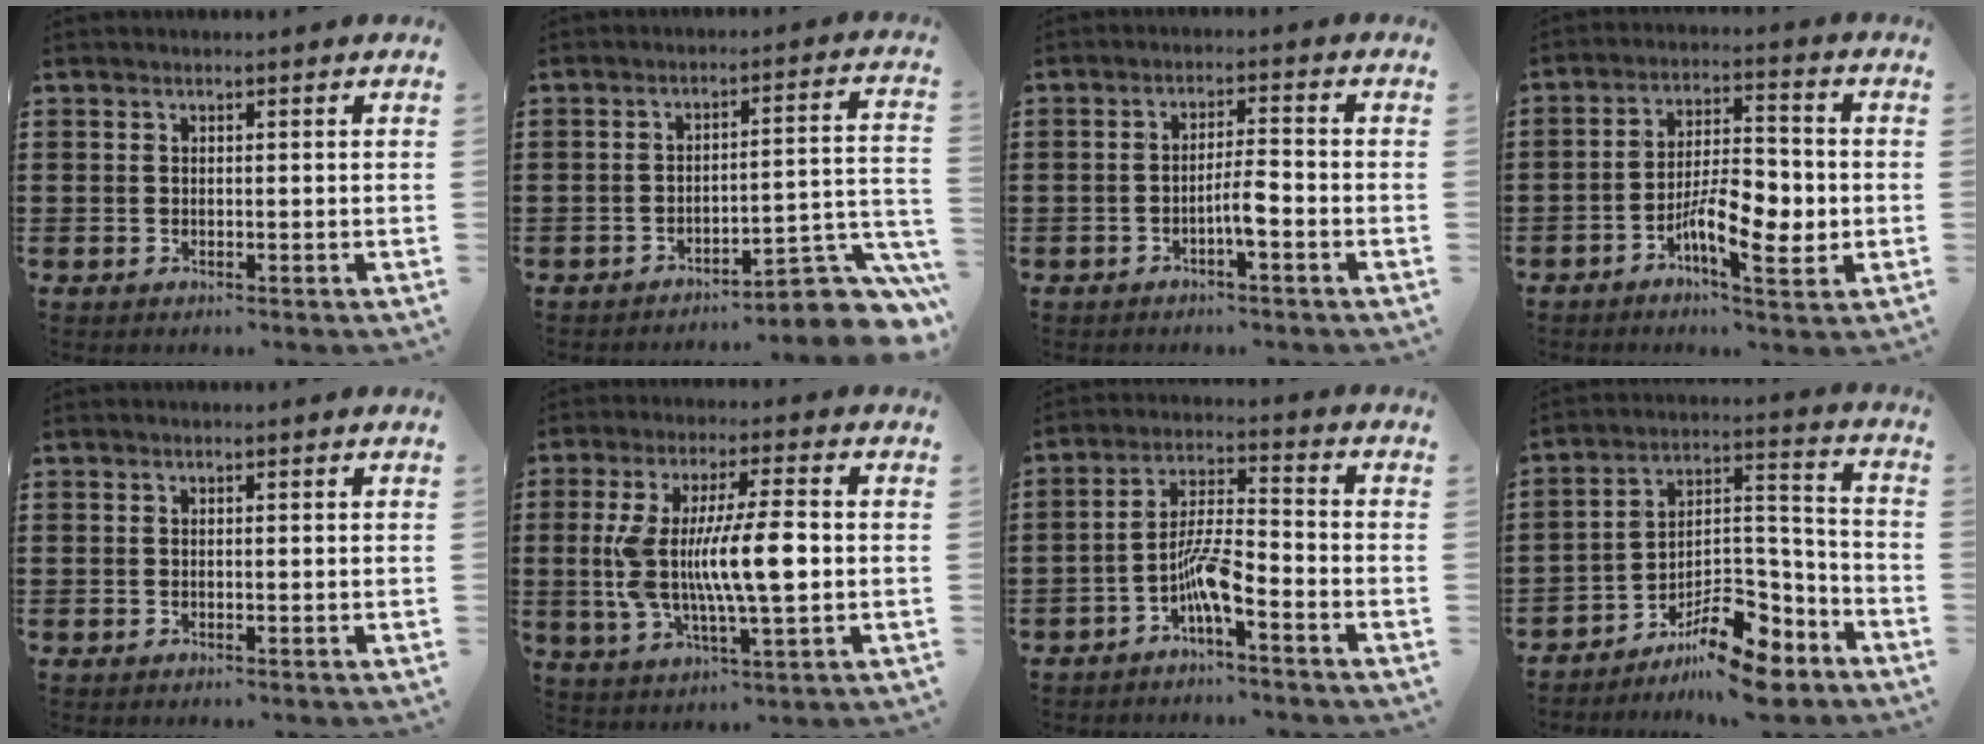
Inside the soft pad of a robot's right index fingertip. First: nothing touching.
{"total": 6.3, "force": [-5.0, 1.3, 3.7], "torque": [-0.048, -0.008, -0.095]}
{"total": 3.8, "force": [-1.8, 0.4, 3.3], "torque": [-0.066, 0.001, -0.037]}
{"total": 8.9, "force": [-3.2, 3.4, 7.5], "torque": [-0.132, 0.000, -0.058]}
{"total": 0.0}
{"total": 12.3, "force": [-0.3, 3.2, 11.8], "torque": [-0.240, -0.010, -0.011]}
{"total": 6.5, "force": [-3.5, 1.4, 5.3], "torque": [-0.110, 0.002, -0.069]}
{"total": 12.2, "force": [-9.3, 4.6, 6.4], "torque": [-0.100, 0.043, -0.173]}